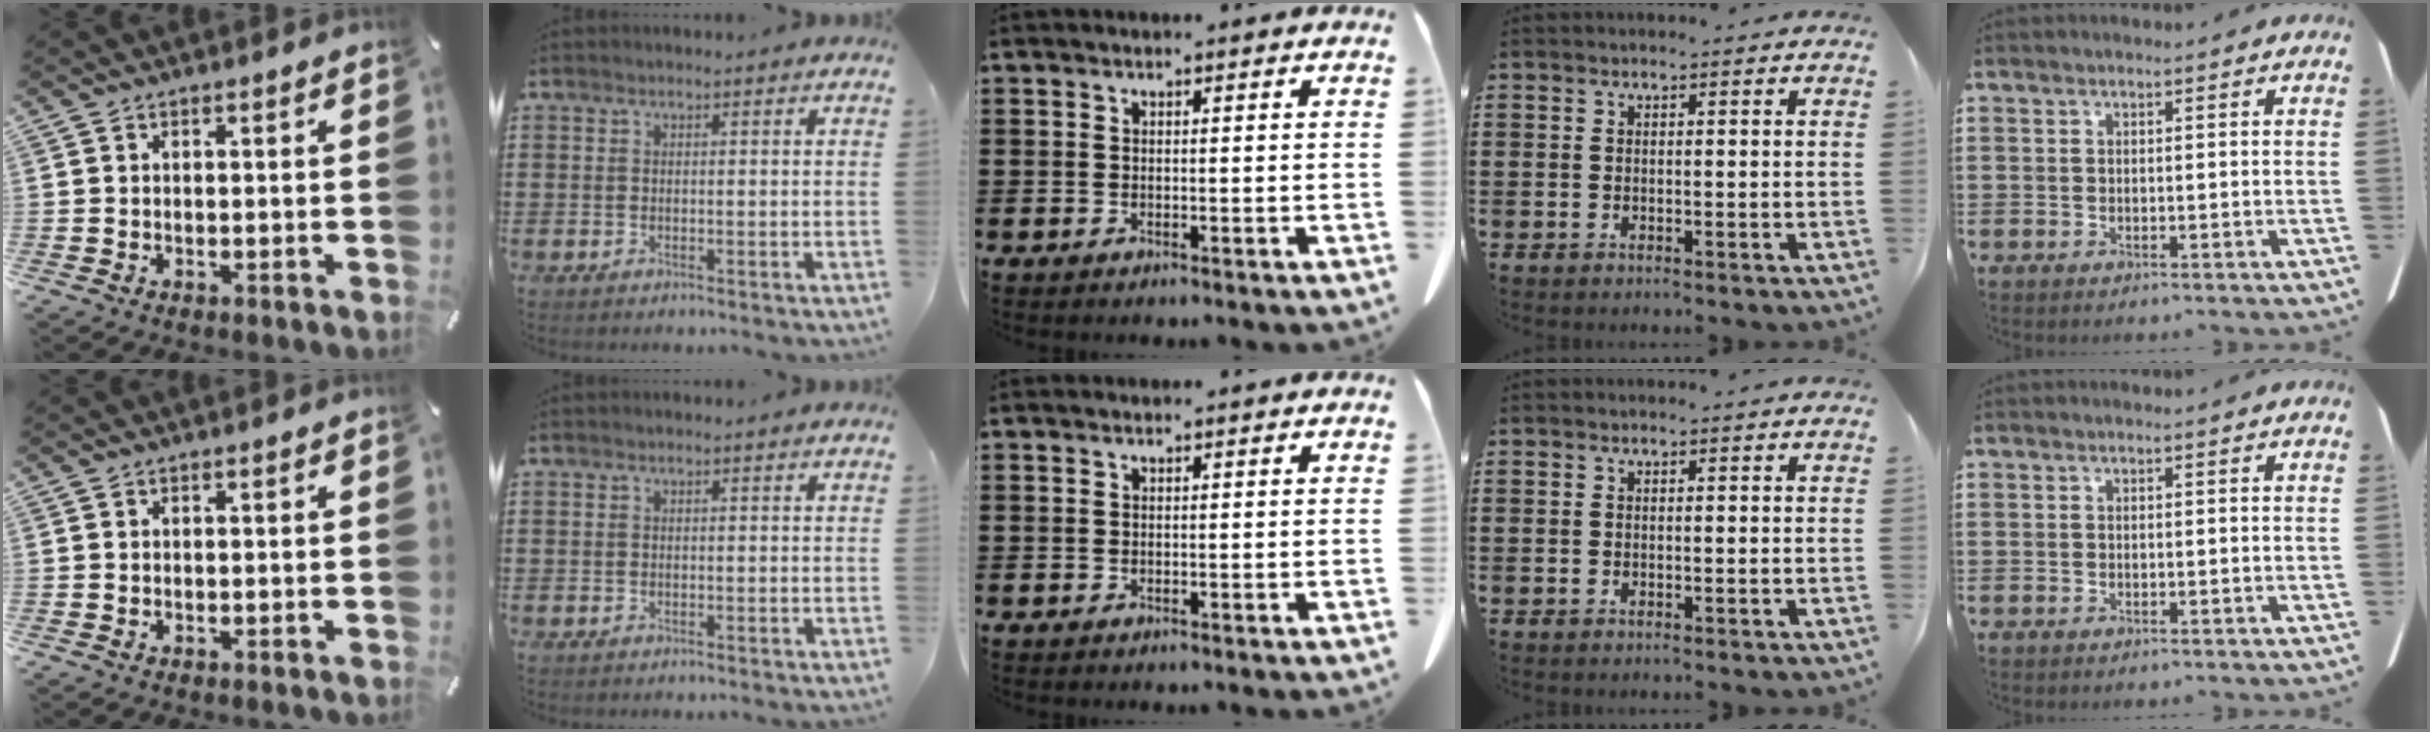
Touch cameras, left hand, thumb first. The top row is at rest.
{}